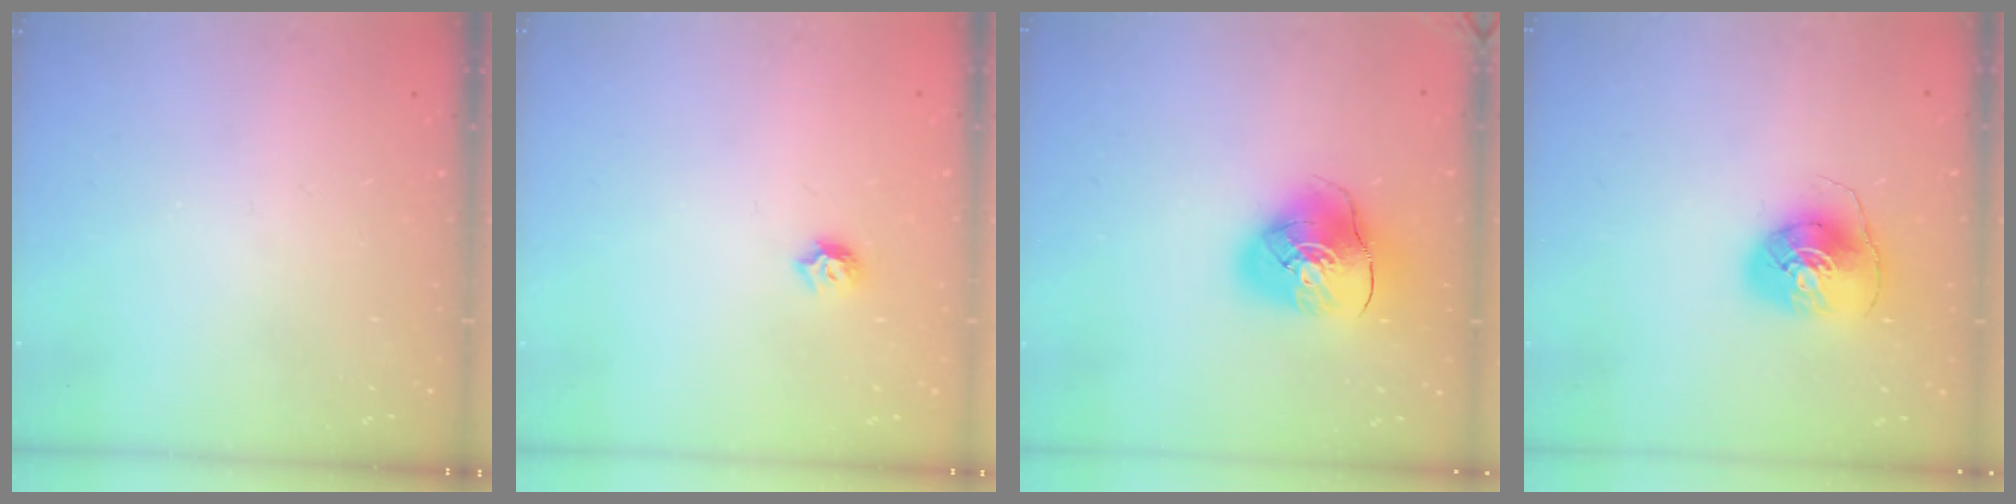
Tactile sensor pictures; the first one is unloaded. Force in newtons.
{"total": 4.7, "press": 4.7, "slide": 0.7}
{"total": 12.7, "press": 12.5, "slide": 1.8}
{"total": 8.1, "press": 8.0, "slide": 1.2}